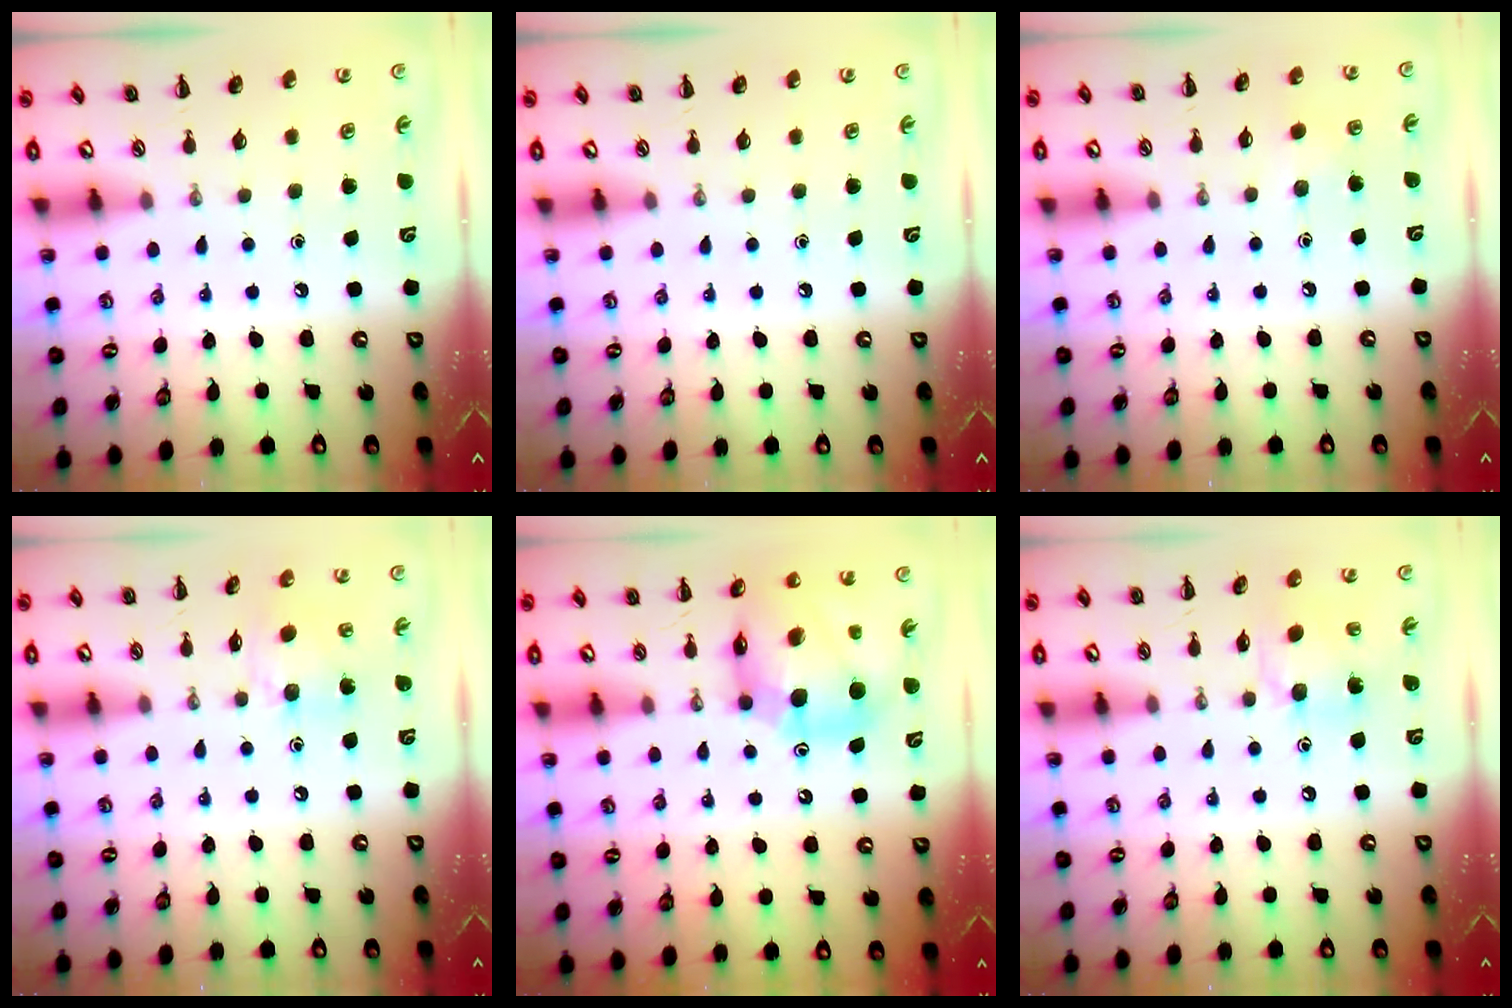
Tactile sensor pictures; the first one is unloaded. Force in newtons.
{"total": 0.0}
{"total": 4.1, "press": 3.9, "slide": 1.2}
{"total": 9.4, "press": 9.4, "slide": 0.9}
{"total": 13.5, "press": 13.0, "slide": 3.8}
{"total": 8.6, "press": 8.6, "slide": 0.8}